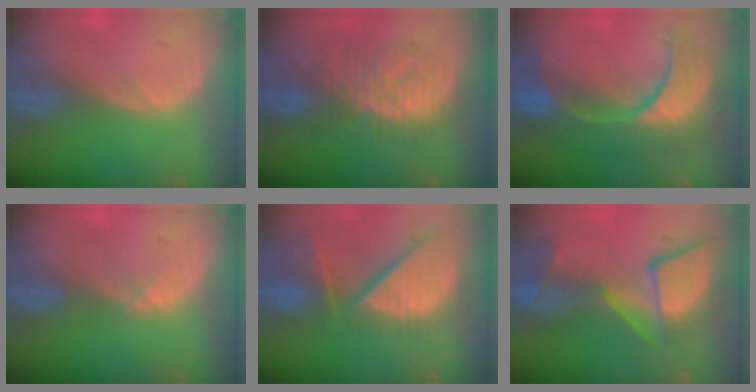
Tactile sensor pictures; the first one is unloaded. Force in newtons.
{"total": 9.0, "press": 9.0, "slide": 0.3}
{"total": 12.4, "press": 12.3, "slide": 1.5}
{"total": 0.9, "press": 0.9, "slide": 0.3}
{"total": 12.8, "press": 10.8, "slide": 7.0}
{"total": 12.5, "press": 11.3, "slide": 5.3}